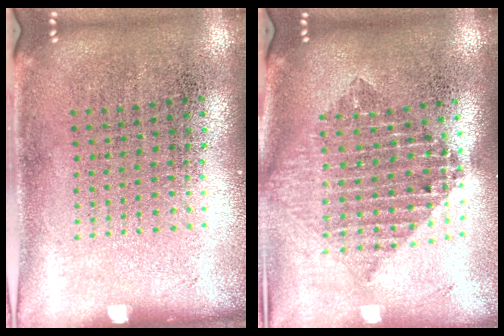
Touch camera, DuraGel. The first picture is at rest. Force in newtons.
{"total": 2.1, "press": 1.7, "slide": 1.2}